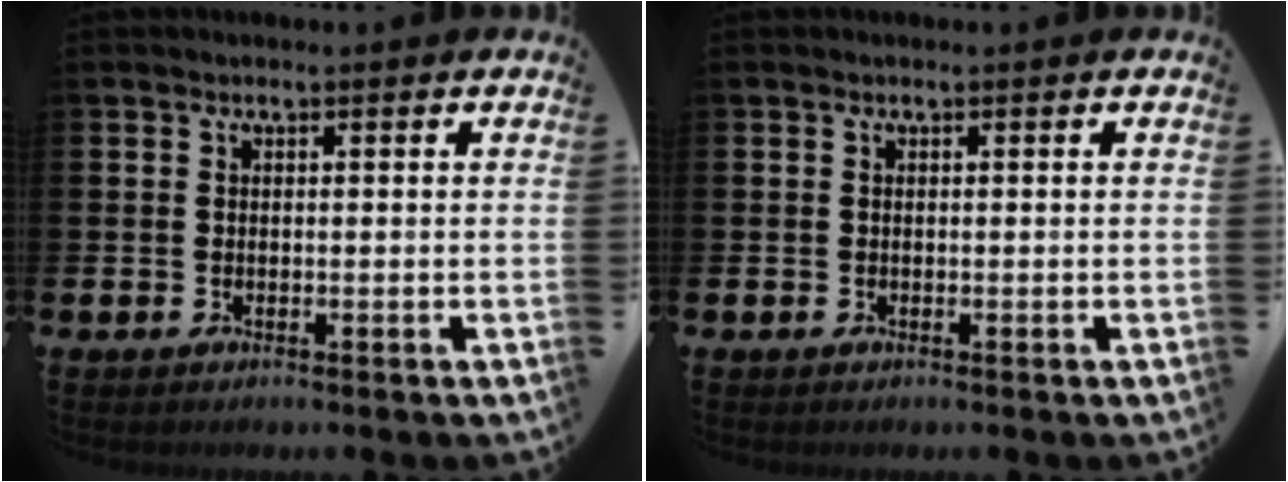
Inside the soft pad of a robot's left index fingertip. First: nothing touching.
{"total": 0.0}